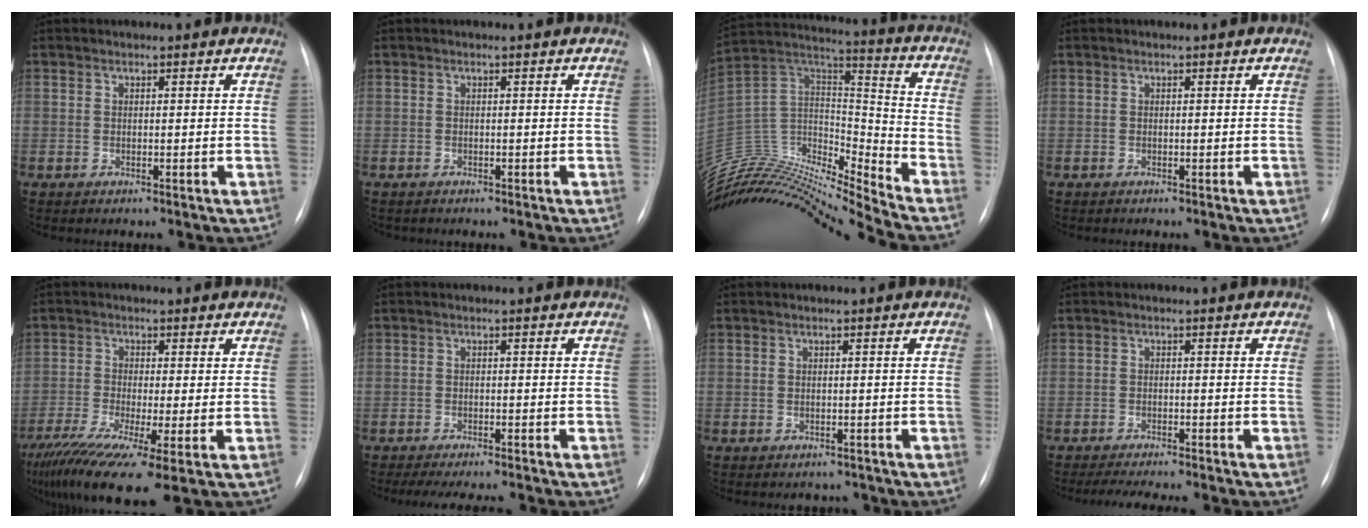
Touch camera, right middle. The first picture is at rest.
{"total": 1.0, "force": [-0.9, 0.5, 0.2], "torque": [-0.007, 0.001, -0.009]}
{"total": 21.5, "force": [-20.9, -0.3, 5.1], "torque": [-0.081, 0.052, -0.358]}
{"total": 0.0}
{"total": 13.2, "force": [-7.8, 1.5, 10.6], "torque": [-0.193, -0.035, -0.130]}
{"total": 9.0, "force": [-7.9, 1.1, 4.1], "torque": [-0.053, -0.010, -0.107]}
{"total": 2.0, "force": [-1.7, 1.1, -0.1], "torque": [0.001, 0.007, -0.022]}
{"total": 6.2, "force": [-5.5, 0.1, 3.0], "torque": [-0.041, -0.009, -0.081]}